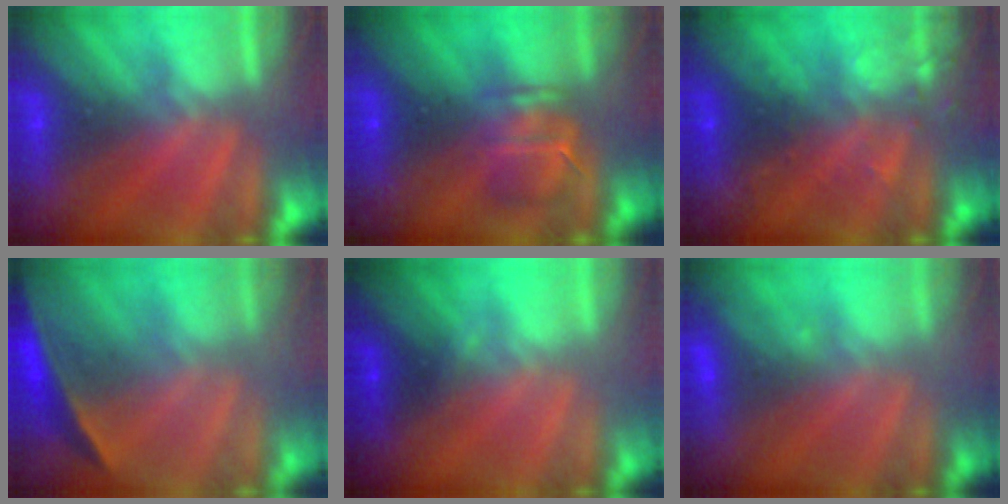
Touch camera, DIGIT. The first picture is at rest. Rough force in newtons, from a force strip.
{"total": 3.3}
{"total": 2.9}
{"total": 1.7}
{"total": 1.6}
{"total": 2.9}